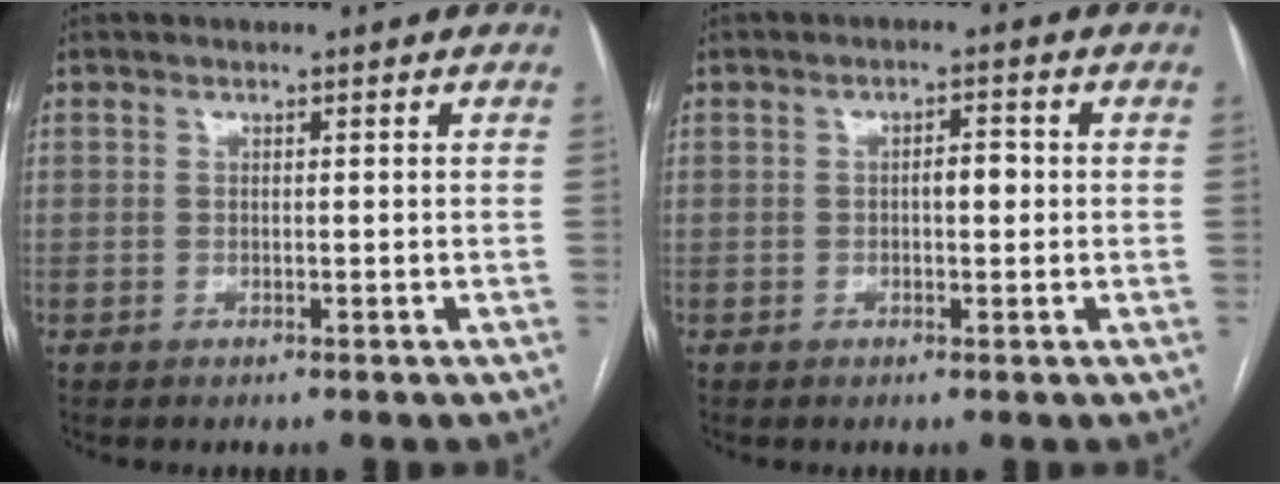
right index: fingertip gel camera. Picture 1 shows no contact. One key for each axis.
{"total": 2.5, "fx": -0.1, "fy": 1.0, "fz": 2.3, "tx": -0.033, "ty": 0.007, "tz": -0.002}